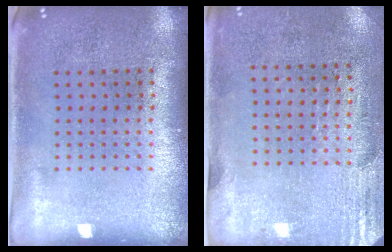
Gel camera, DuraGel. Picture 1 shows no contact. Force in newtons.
{"total": 2.9, "press": 2.5, "slide": 1.5}